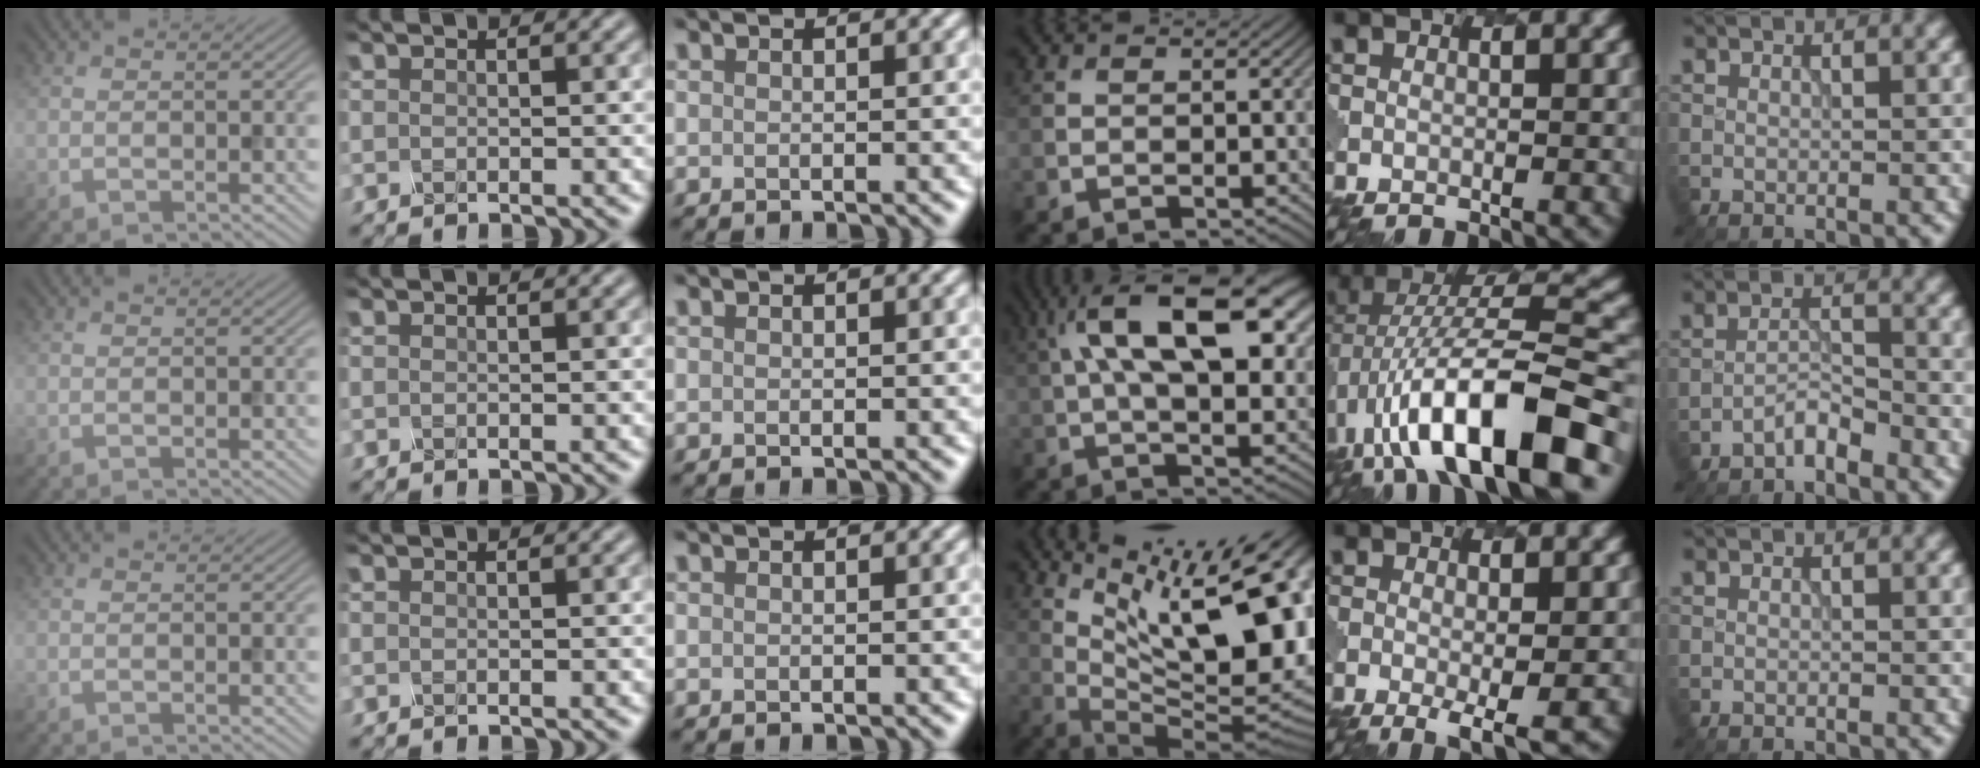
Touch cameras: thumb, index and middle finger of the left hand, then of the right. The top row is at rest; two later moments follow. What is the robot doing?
{"motion": "shake", "object": "salt shaker"}